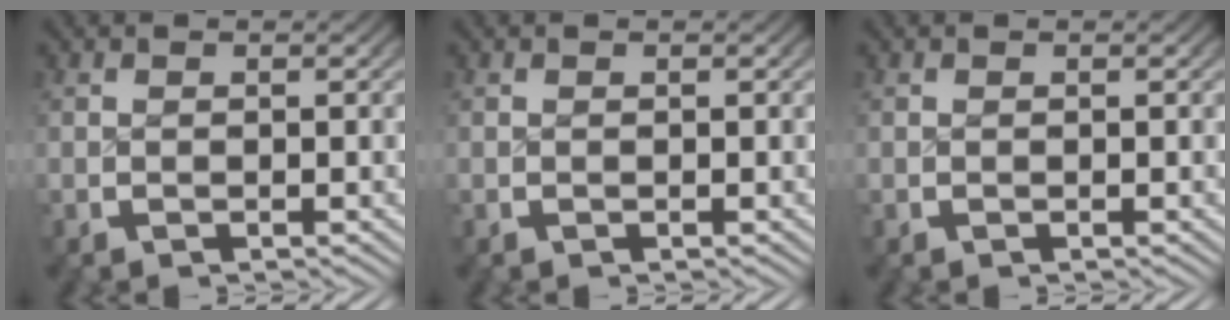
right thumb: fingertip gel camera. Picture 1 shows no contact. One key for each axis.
{"total": 0.0}
{"total": 0.0}